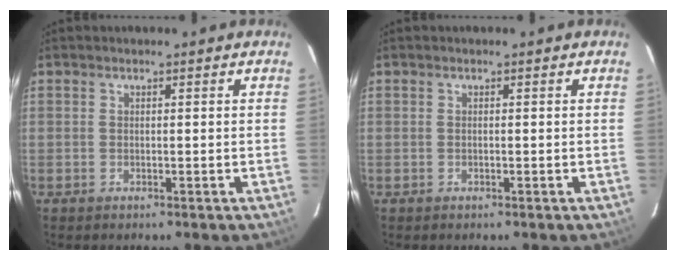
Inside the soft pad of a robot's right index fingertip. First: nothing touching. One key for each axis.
{"total": 0.0}